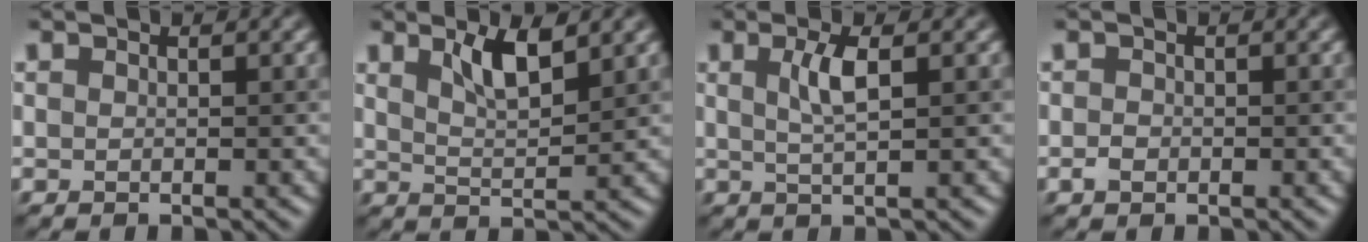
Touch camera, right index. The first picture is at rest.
{"total": 3.4, "force": [2.1, 0.8, 2.5], "torque": [-0.045, -0.001, 0.040]}
{"total": 2.7, "force": [0.7, 0.5, 2.5], "torque": [-0.045, 0.004, 0.012]}
{"total": 1.0, "force": [-0.3, 0.8, 0.5], "torque": [-0.008, -0.002, -0.010]}